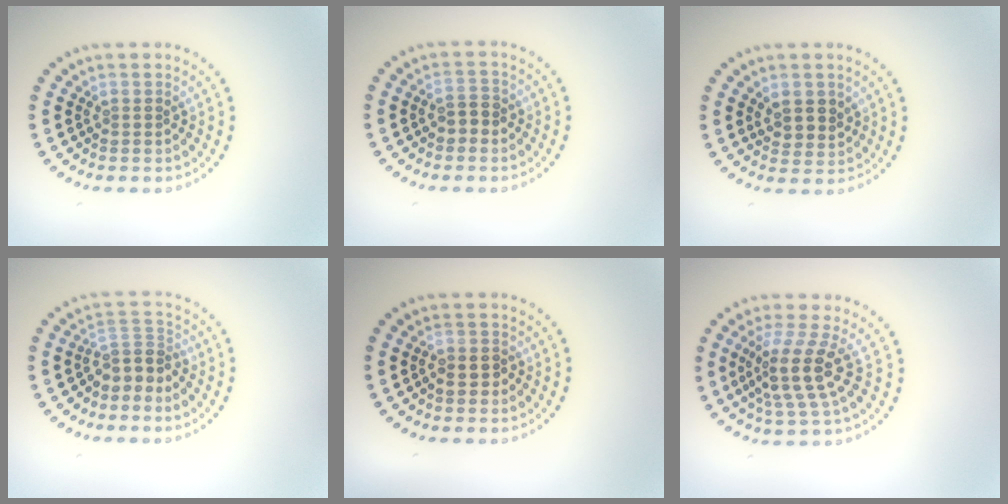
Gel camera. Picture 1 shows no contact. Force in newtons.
{"total": 2.0, "press": 1.9, "slide": 0.4}
{"total": 2.4, "press": 2.3, "slide": 0.8}
{"total": 3.0, "press": 2.1, "slide": 2.0}
{"total": 1.3, "press": 1.2, "slide": 0.5}
{"total": 4.4, "press": 3.3, "slide": 2.9}